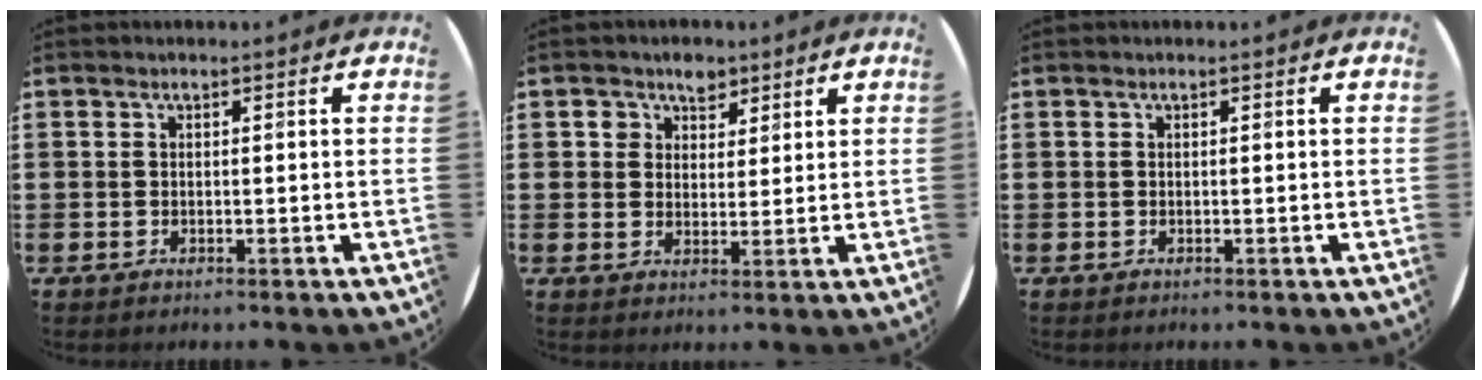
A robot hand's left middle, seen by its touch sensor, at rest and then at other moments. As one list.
[{"total": 3.6, "force": [2.4, 2.6, 0.7], "torque": [-0.007, 0.007, 0.041]}, {"total": 0.0}]